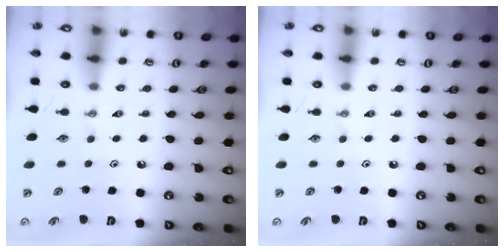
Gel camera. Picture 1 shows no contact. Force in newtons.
{"total": 0.0}